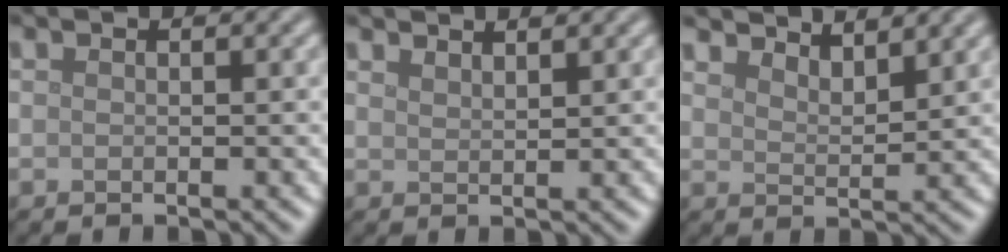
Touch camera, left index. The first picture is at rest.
{"total": 1.9, "force": [1.8, 0.4, 0.6], "torque": [-0.002, 0.003, 0.025]}
{"total": 4.6, "force": [4.3, 0.8, 1.3], "torque": [-0.018, 0.001, 0.055]}